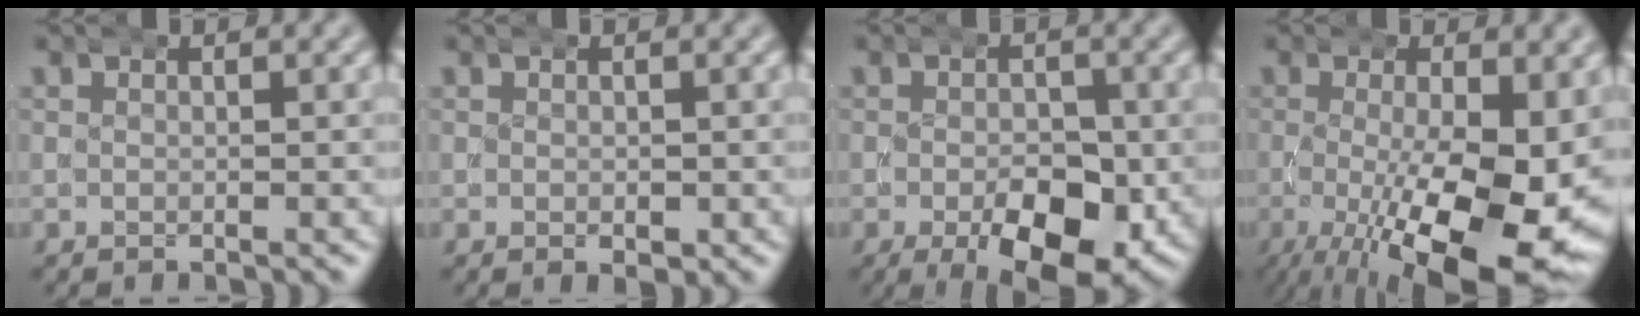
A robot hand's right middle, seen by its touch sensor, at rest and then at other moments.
{"total": 1.2, "force": [-0.3, 0.7, 0.9], "torque": [-0.012, -0.007, -0.002]}
{"total": 9.2, "force": [-3.4, 4.6, 7.1], "torque": [-0.106, -0.032, -0.038]}
{"total": 12.7, "force": [-3.3, 4.3, 11.4], "torque": [-0.170, -0.035, -0.032]}